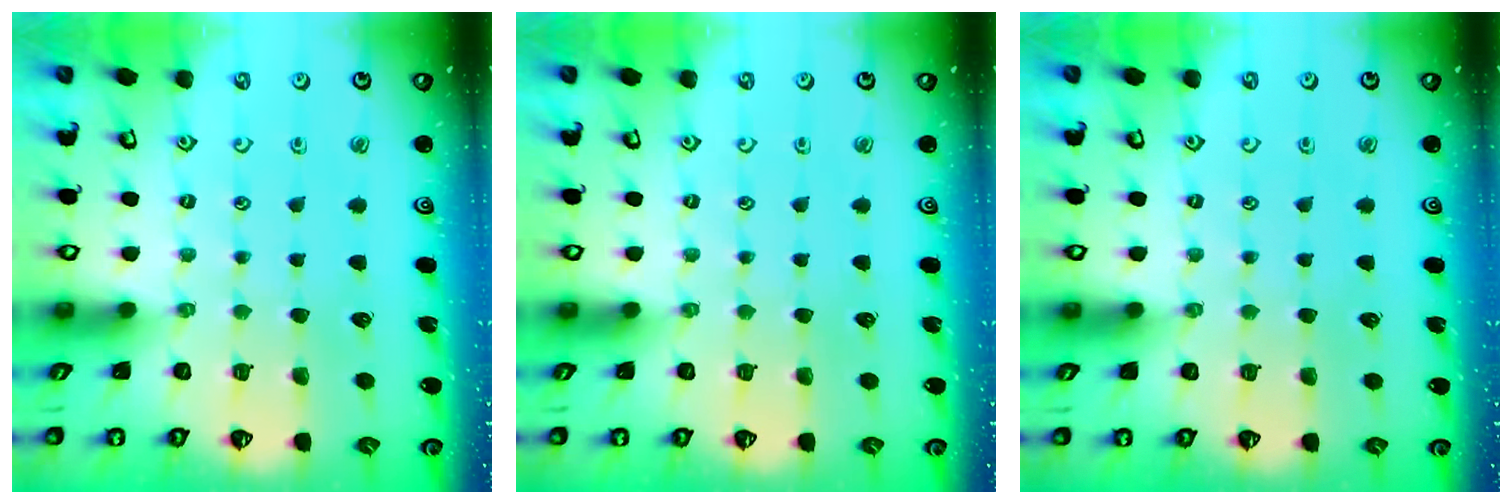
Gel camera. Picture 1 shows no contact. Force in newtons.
{"total": 0.0}
{"total": 0.0}